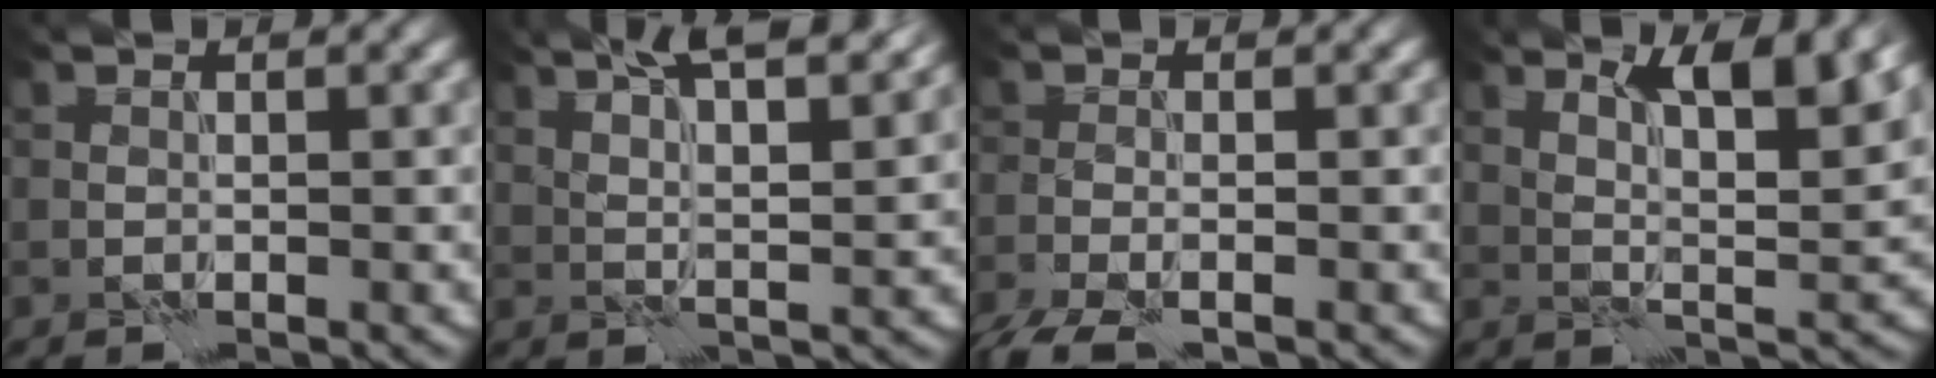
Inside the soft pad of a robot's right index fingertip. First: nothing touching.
{"total": 9.6, "force": [6.6, 2.8, 6.4], "torque": [-0.070, 0.024, 0.066]}
{"total": 3.5, "force": [-2.7, 0.9, 2.0], "torque": [-0.039, -0.011, -0.057]}
{"total": 6.7, "force": [3.5, 1.3, 5.5], "torque": [-0.085, -0.004, 0.062]}